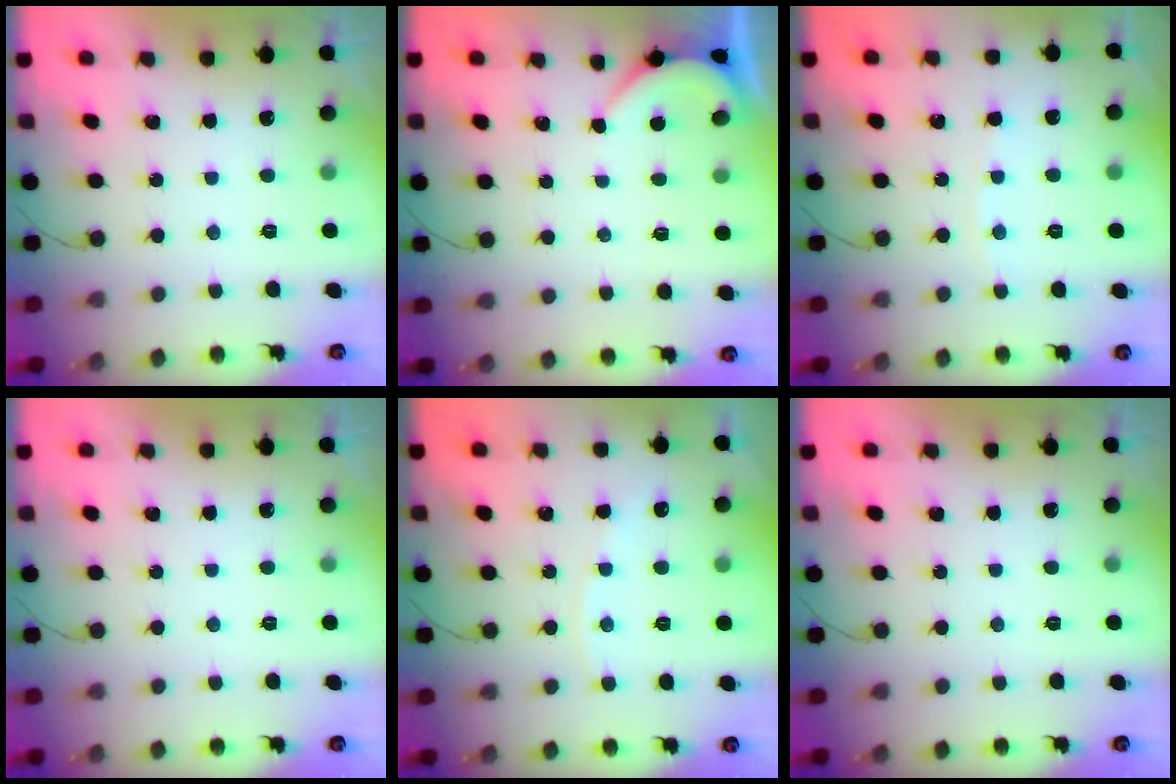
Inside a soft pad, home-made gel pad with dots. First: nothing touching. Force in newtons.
{"total": 2.2, "press": 2.2, "slide": 0.4}
{"total": 1.5, "press": 1.5, "slide": 0.2}
{"total": 0.0}
{"total": 2.0, "press": 2.0, "slide": 0.4}
{"total": 0.0}